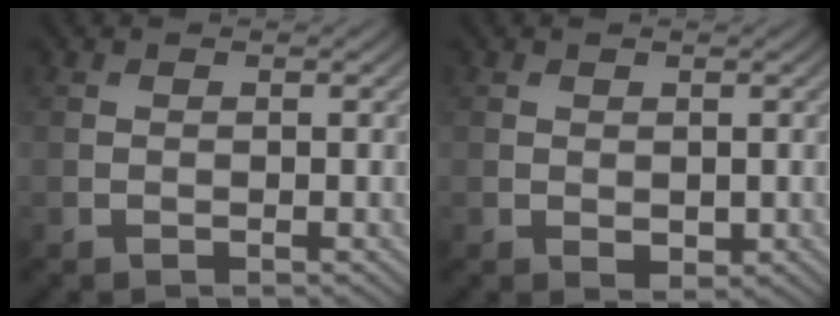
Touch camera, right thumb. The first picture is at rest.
{"total": 1.2, "force": [0.3, 0.9, 0.8], "torque": [-0.014, -0.006, 0.010]}